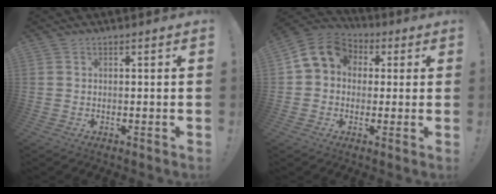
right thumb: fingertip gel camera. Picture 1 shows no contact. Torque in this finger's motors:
{"motor_torque": [1.39, 1.33, 0.42, -0.38, 0.03]}